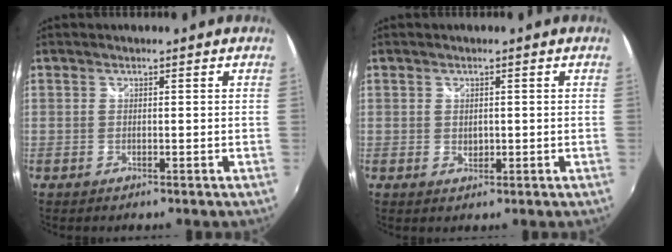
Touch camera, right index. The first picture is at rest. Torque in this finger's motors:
{"motor_torque": [-0.05, 0.01, 0.02, 0.00]}